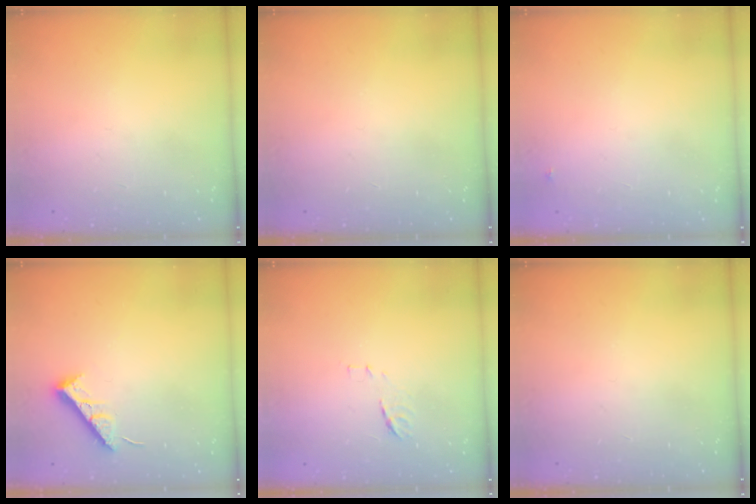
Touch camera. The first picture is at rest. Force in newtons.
{"total": 0.0}
{"total": 3.1, "press": 3.1, "slide": 0.3}
{"total": 7.3, "press": 7.3, "slide": 0.6}
{"total": 6.8, "press": 6.8, "slide": 0.5}
{"total": 0.0}